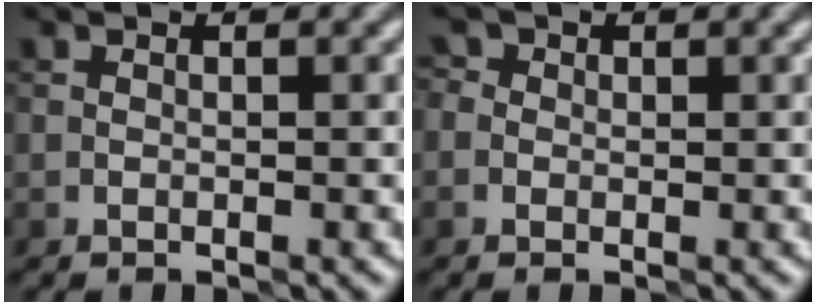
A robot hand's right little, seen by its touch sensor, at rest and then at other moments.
{"total": 1.8, "force": [0.6, 1.5, 0.7], "torque": [0.004, 0.007, -0.009]}